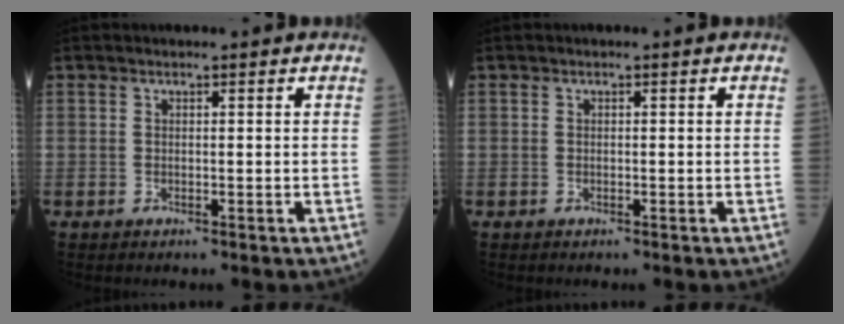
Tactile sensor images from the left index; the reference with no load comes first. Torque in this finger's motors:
{"motor_torque": [0.07, 0.07, -0.03, 0.00]}